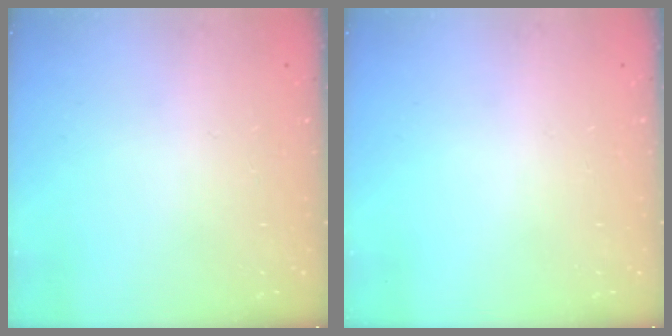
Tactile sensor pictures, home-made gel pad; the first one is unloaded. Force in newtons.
{"total": 0.0}